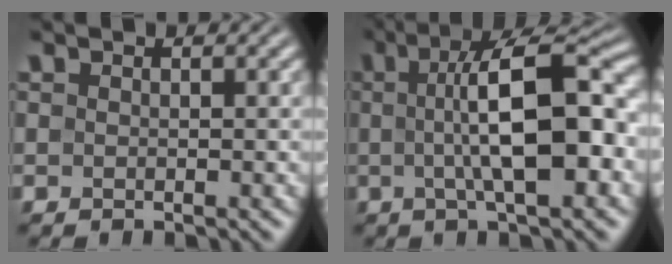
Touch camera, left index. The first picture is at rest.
{"total": 9.9, "force": [0.2, 2.7, 9.5], "torque": [-0.134, 0.011, -0.001]}